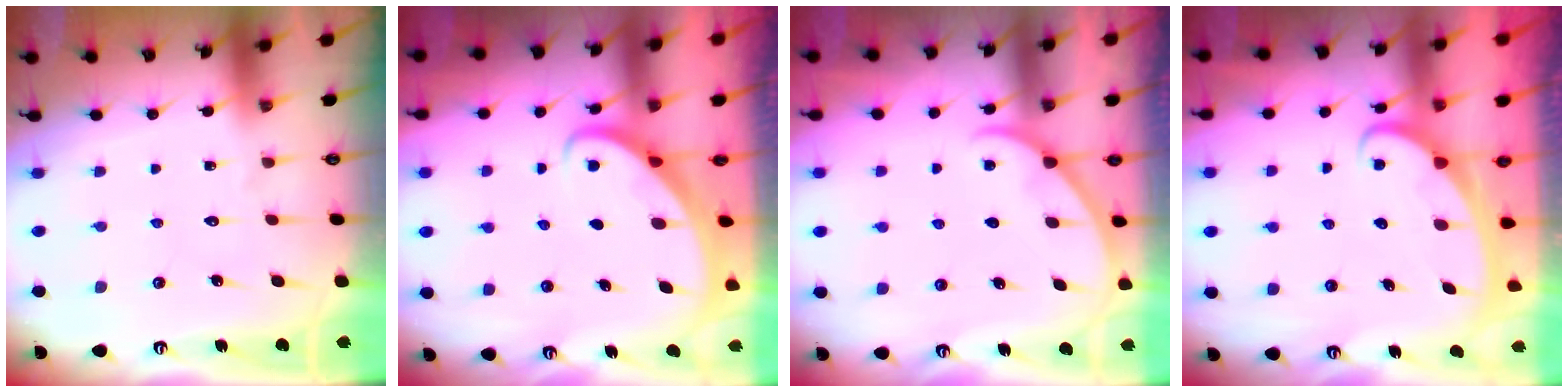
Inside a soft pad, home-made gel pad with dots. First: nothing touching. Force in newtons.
{"total": 2.7, "press": 2.7, "slide": 0.2}
{"total": 2.0, "press": 2.0, "slide": 0.3}
{"total": 2.6, "press": 2.6, "slide": 0.3}